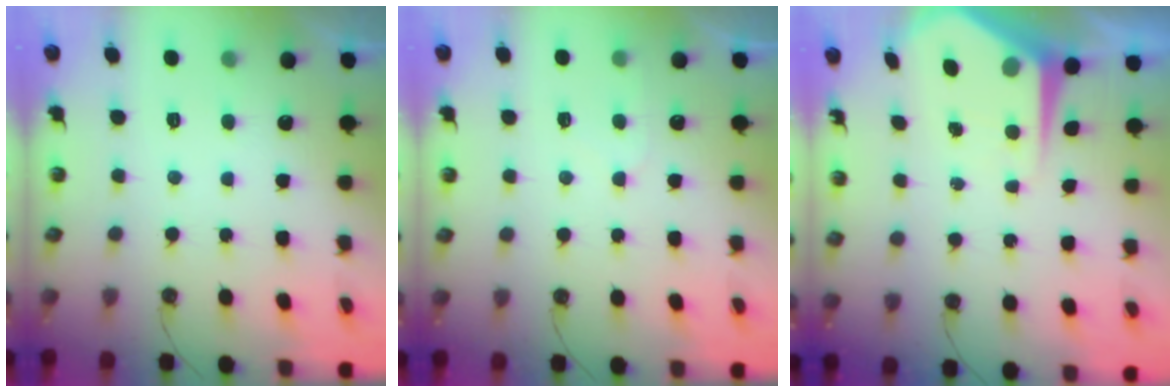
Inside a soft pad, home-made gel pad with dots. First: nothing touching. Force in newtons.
{"total": 3.5, "press": 3.4, "slide": 0.5}
{"total": 7.2, "press": 7.2, "slide": 0.5}